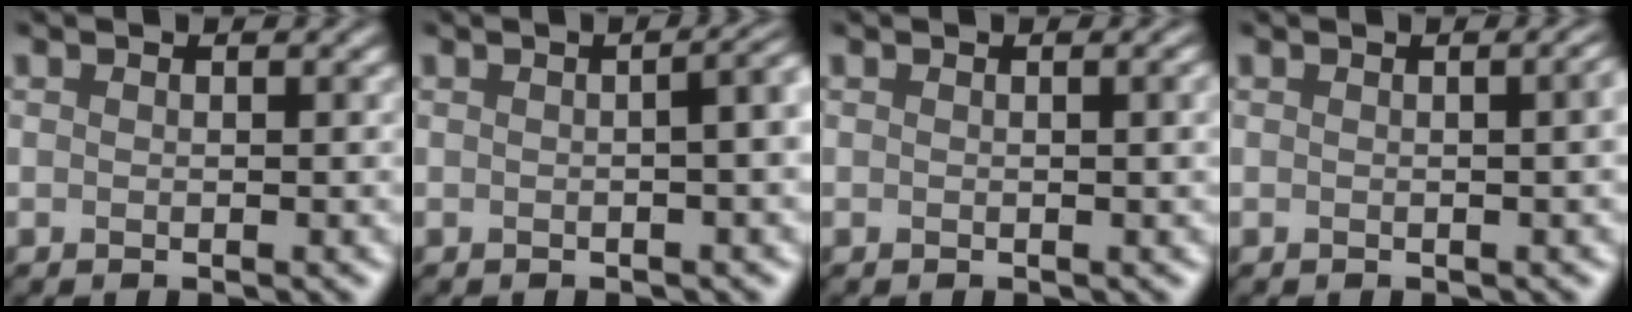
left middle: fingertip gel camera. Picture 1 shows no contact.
{"total": 4.0, "force": [-0.3, 1.7, 3.6], "torque": [-0.006, 0.012, -0.014]}
{"total": 0.8, "force": [0.1, -0.2, 0.8], "torque": [-0.009, -0.002, -0.002]}
{"total": 2.8, "force": [0.1, 1.3, 2.5], "torque": [0.008, 0.014, -0.014]}